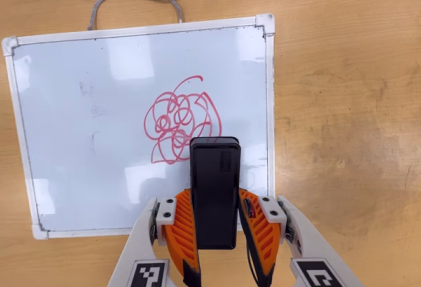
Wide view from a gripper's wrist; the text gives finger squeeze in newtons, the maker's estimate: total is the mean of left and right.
{"total": 3.8, "left": 2.6, "right": 5.0}